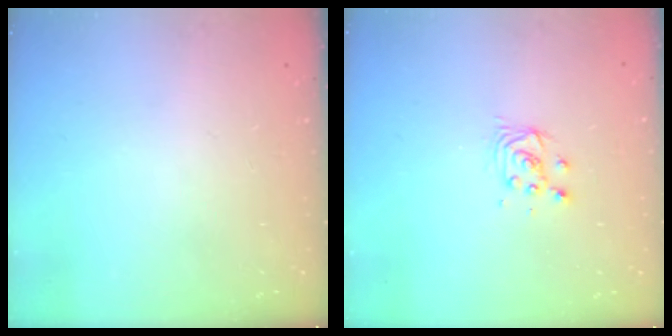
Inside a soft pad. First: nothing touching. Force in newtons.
{"total": 3.8, "press": 3.7, "slide": 0.5}